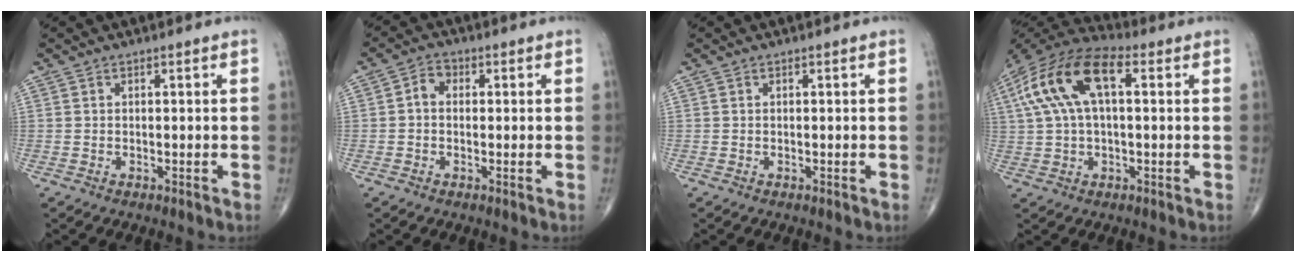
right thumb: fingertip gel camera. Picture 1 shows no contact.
{"total": 3.1, "force": [0.0, 2.4, 1.9], "torque": [-0.024, 0.013, -0.008]}
{"total": 0.0}
{"total": 16.1, "force": [4.0, 7.8, 13.5], "torque": [-0.272, 0.039, 0.063]}